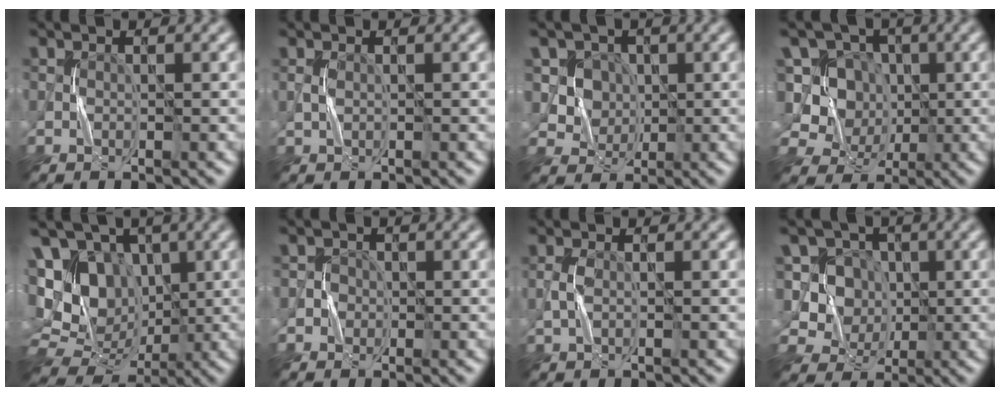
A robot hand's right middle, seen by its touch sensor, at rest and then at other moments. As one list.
[{"total": 0.6, "force": [0.1, 0.2, 0.5], "torque": [-0.015, 0.004, 0.005]}, {"total": 4.4, "force": [1.3, 3.9, 1.6], "torque": [-0.037, -0.005, 0.029]}, {"total": 8.7, "force": [0.9, 8.0, 3.3], "torque": [-0.075, 0.036, -0.013]}, {"total": 14.5, "force": [2.6, 11.5, 8.4], "torque": [-0.155, 0.029, 0.025]}, {"total": 1.6, "force": [-0.2, 1.5, 0.3], "torque": [0.013, 0.005, -0.010]}, {"total": 1.2, "force": [-0.1, 0.5, 1.1], "torque": [-0.031, 0.004, -0.001]}, {"total": 6.0, "force": [1.0, 5.5, 2.1], "torque": [-0.034, 0.008, 0.007]}]